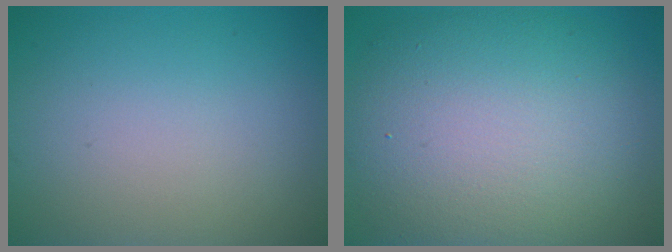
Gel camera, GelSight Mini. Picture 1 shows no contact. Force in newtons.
{"total": 11.7, "press": 11.7, "slide": 0.9}